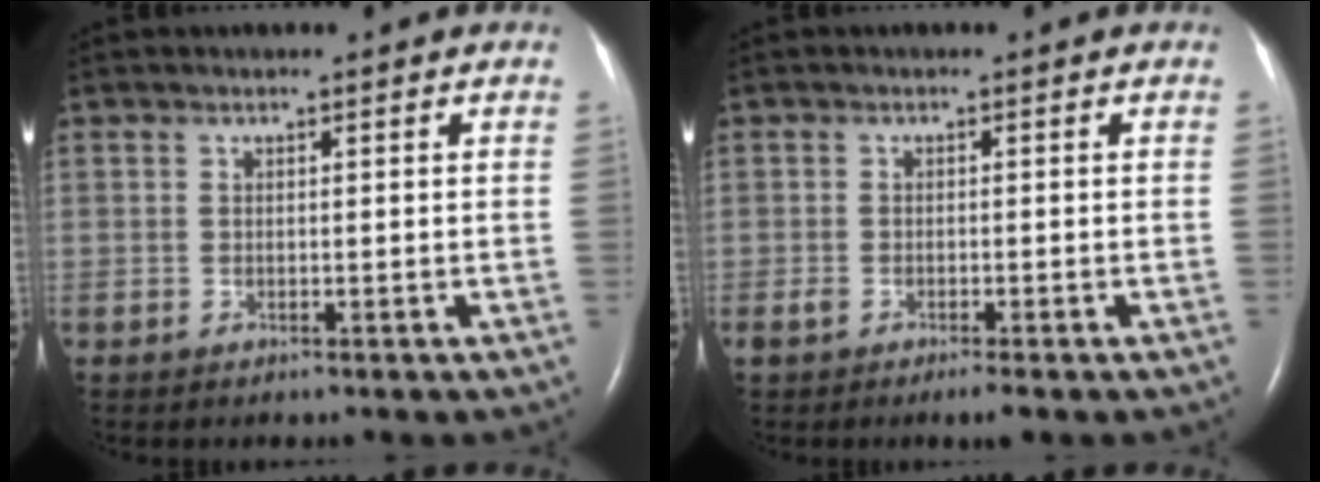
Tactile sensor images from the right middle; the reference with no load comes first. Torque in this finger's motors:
{"motor_torque": [0.30, -0.26, -0.03, 0.04]}